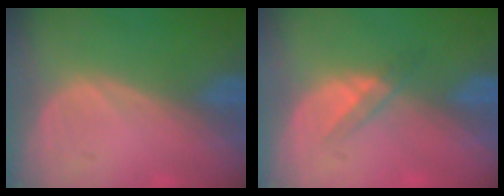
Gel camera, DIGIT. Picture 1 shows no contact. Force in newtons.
{"total": 2.3, "press": 2.0, "slide": 1.0}